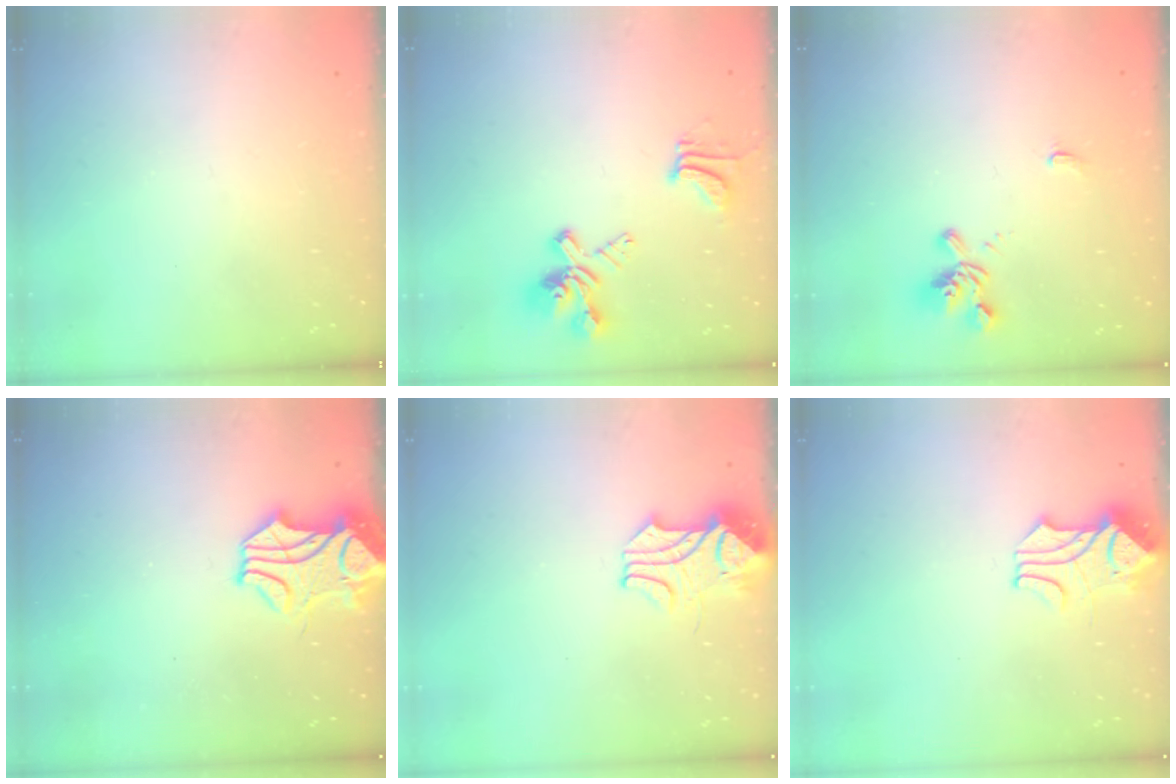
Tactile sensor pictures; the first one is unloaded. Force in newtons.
{"total": 5.9, "press": 5.5, "slide": 1.9}
{"total": 1.1, "press": 0.4, "slide": 1.0}
{"total": 2.2, "press": 1.8, "slide": 1.1}
{"total": 2.6, "press": 2.4, "slide": 1.0}
{"total": 1.9, "press": 1.5, "slide": 1.1}